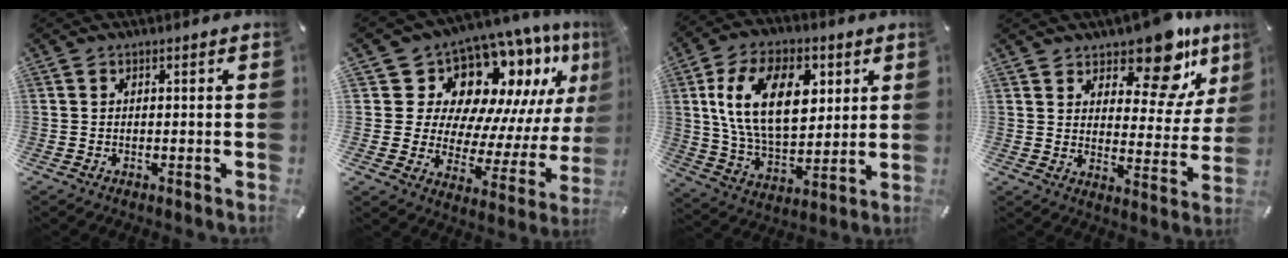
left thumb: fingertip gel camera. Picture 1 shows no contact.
{"total": 15.9, "force": [11.1, 9.3, 6.6], "torque": [-0.105, -0.113, 0.194]}
{"total": 19.3, "force": [5.8, 12.0, 14.0], "torque": [-0.268, 0.000, 0.097]}
{"total": 14.6, "force": [11.5, 6.1, 6.6], "torque": [-0.089, -0.094, 0.196]}